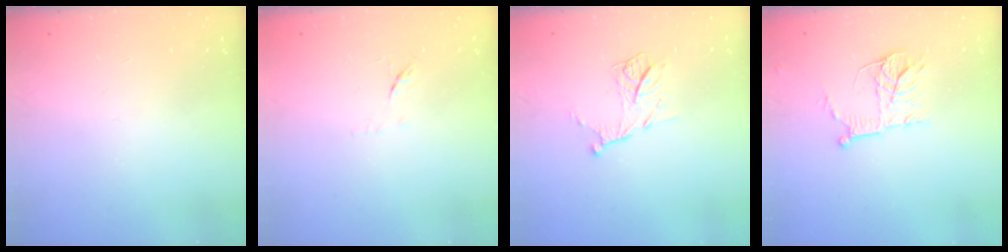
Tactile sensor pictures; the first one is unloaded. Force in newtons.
{"total": 6.2, "press": 6.1, "slide": 0.9}
{"total": 11.8, "press": 11.8, "slide": 0.8}
{"total": 11.2, "press": 11.1, "slide": 0.7}